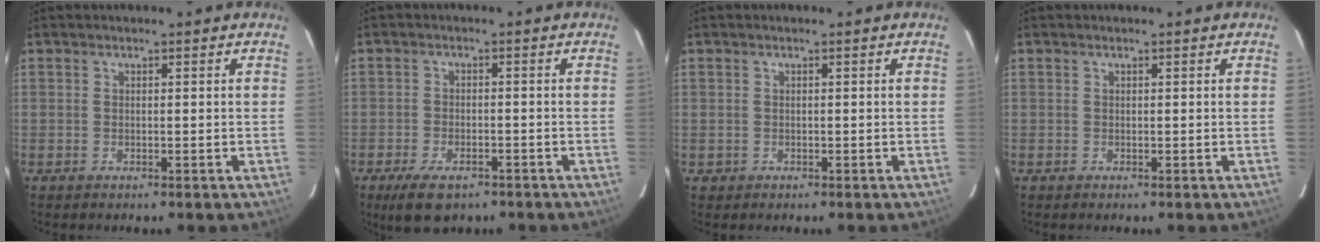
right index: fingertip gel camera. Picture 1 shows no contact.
{"total": 7.3, "force": [-4.9, 3.4, 4.2], "torque": [-0.096, -0.013, -0.078]}
{"total": 1.0, "force": [-0.1, 1.0, 0.0], "torque": [0.002, 0.003, 0.001]}
{"total": 0.0}